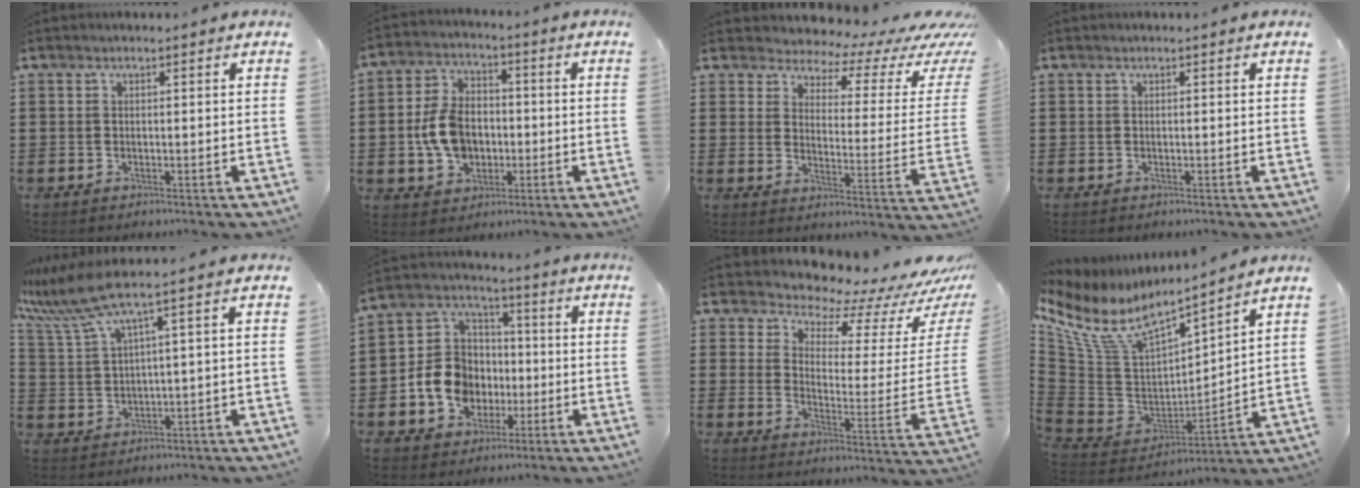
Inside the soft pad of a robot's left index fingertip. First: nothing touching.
{"total": 8.4, "force": [-1.2, 6.2, 5.6], "torque": [-0.134, 0.010, -0.024]}
{"total": 4.5, "force": [4.0, 1.7, 1.4], "torque": [-0.037, -0.038, 0.061]}
{"total": 0.0}
{"total": 6.6, "force": [4.4, 0.3, 4.9], "torque": [-0.128, -0.027, 0.073]}
{"total": 10.4, "force": [-2.4, 9.1, 4.5], "torque": [-0.131, 0.015, -0.047]}
{"total": 6.0, "force": [5.9, 1.1, 1.0], "torque": [-0.031, -0.063, 0.093]}
{"total": 9.7, "force": [6.3, 3.7, 6.4], "torque": [-0.161, -0.048, 0.105]}